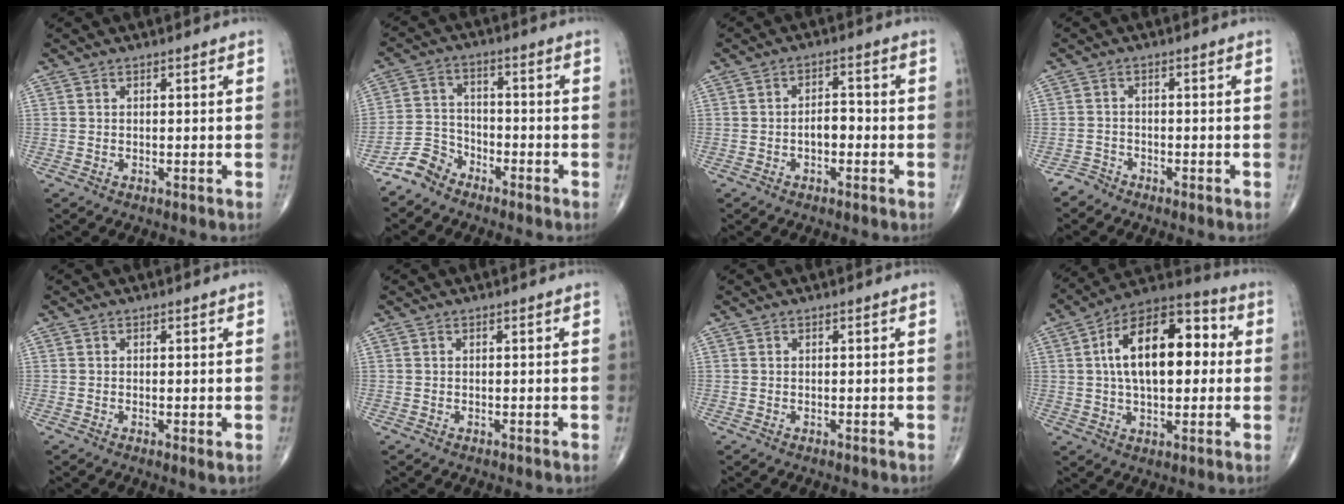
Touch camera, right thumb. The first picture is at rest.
{"total": 5.6, "force": [-4.7, 2.9, 0.7], "torque": [-0.003, 0.031, -0.104]}
{"total": 3.4, "force": [-1.1, 2.0, 2.6], "torque": [-0.030, 0.018, -0.021]}
{"total": 2.0, "force": [-1.9, 0.7, -0.4], "torque": [0.011, -0.002, -0.041]}
{"total": 1.4, "force": [-0.2, 0.2, 1.4], "torque": [-0.028, -0.008, -0.004]}
{"total": 0.0}
{"total": 0.0}
{"total": 19.4, "force": [2.8, 10.2, 16.2], "torque": [-0.241, 0.031, 0.037]}